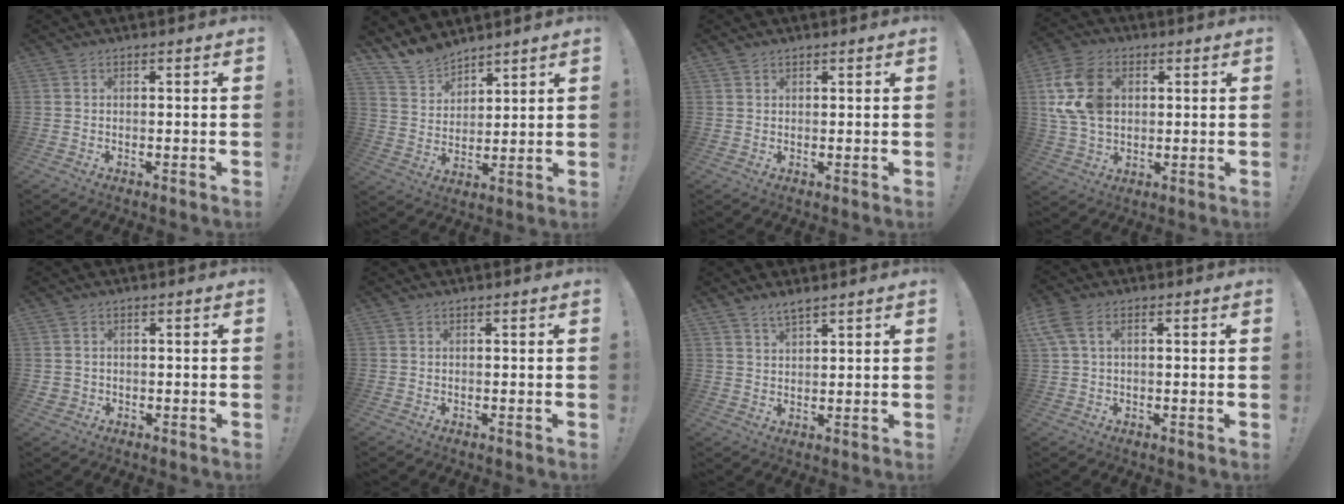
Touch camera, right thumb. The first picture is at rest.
{"total": 11.8, "force": [10.6, 5.1, 1.4], "torque": [-0.054, -0.085, 0.207]}
{"total": 1.2, "force": [1.1, 0.6, 0.2], "torque": [0.000, -0.003, 0.021]}
{"total": 15.7, "force": [3.3, 11.4, 10.4], "torque": [-0.206, -0.002, 0.068]}
{"total": 1.8, "force": [0.3, 1.7, 0.4], "torque": [0.000, -0.002, 0.004]}
{"total": 0.0}
{"total": 3.7, "force": [3.2, 0.9, 1.6], "torque": [-0.026, -0.020, 0.057]}
{"total": 5.0, "force": [1.2, 2.5, 4.2], "torque": [-0.092, 0.008, 0.025]}